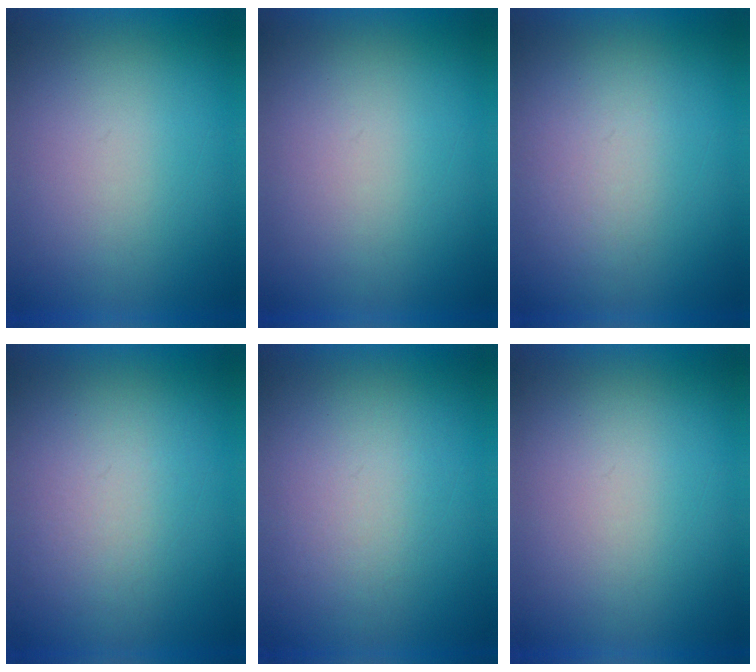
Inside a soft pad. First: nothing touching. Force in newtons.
{"total": 1.1}
{"total": 4.8}
{"total": 4.6}
{"total": 4.0}
{"total": 1.1}